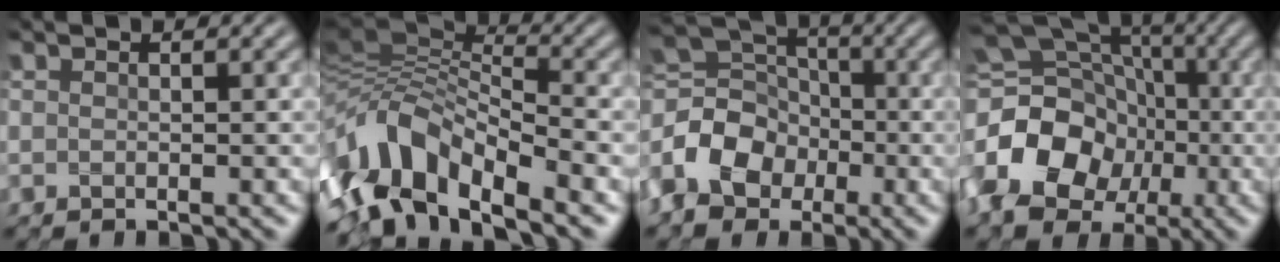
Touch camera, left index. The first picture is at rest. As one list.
[{"total": 8.6, "force": [-5.3, 3.6, 5.7], "torque": [-0.107, 0.008, -0.110]}, {"total": 7.4, "force": [-3.0, 5.6, 3.9], "torque": [-0.086, 0.002, -0.063]}, {"total": 14.3, "force": [-4.0, 11.4, 7.6], "torque": [-0.164, -0.003, -0.081]}]